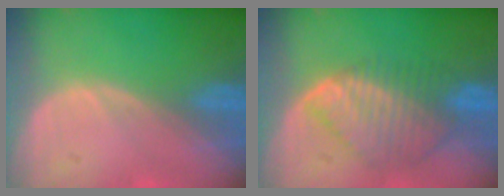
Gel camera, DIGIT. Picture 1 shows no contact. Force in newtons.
{"total": 8.5, "press": 7.6, "slide": 3.9}